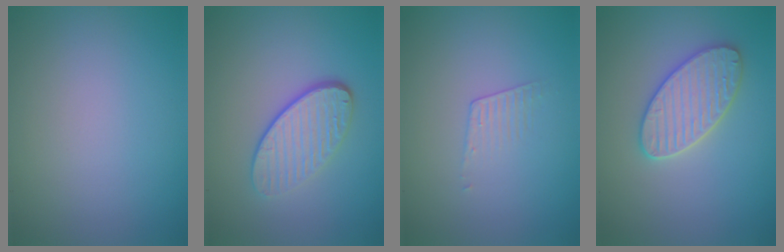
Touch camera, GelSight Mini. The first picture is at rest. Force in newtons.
{"total": 4.3, "press": 3.2, "slide": 2.9}
{"total": 1.1, "press": 0.2, "slide": 1.1}
{"total": 4.0, "press": 3.9, "slide": 0.9}